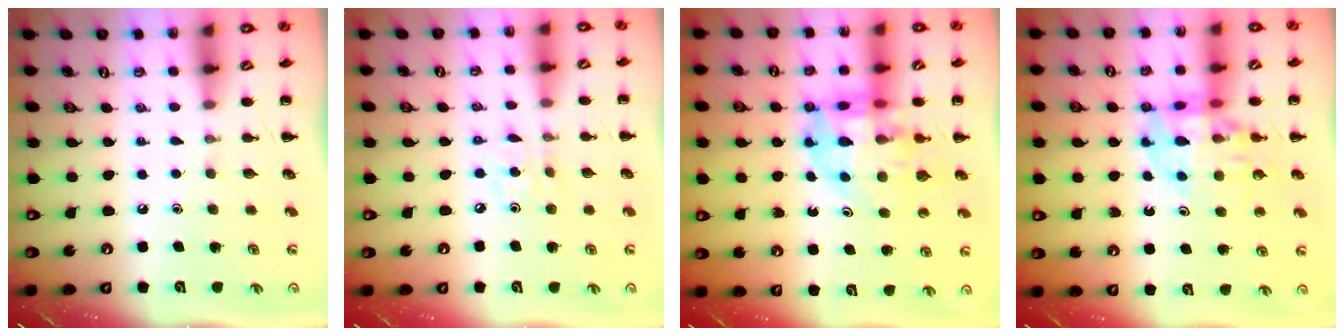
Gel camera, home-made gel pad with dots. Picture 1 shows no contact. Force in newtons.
{"total": 3.4, "press": 3.2, "slide": 1.1}
{"total": 13.5, "press": 12.9, "slide": 3.9}
{"total": 13.6, "press": 13.2, "slide": 3.1}